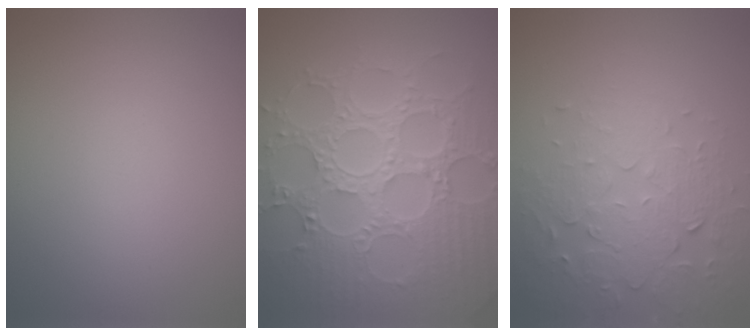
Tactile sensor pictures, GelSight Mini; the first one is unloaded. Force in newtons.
{"total": 8.8, "press": 6.6, "slide": 5.7}
{"total": 5.4, "press": 3.7, "slide": 3.9}